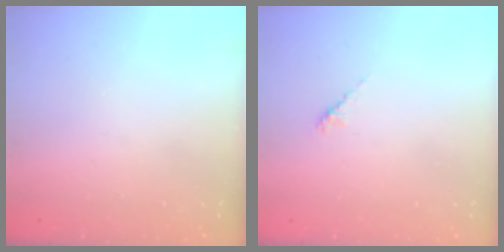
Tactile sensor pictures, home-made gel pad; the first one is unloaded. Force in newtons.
{"total": 2.6, "press": 2.4, "slide": 0.7}